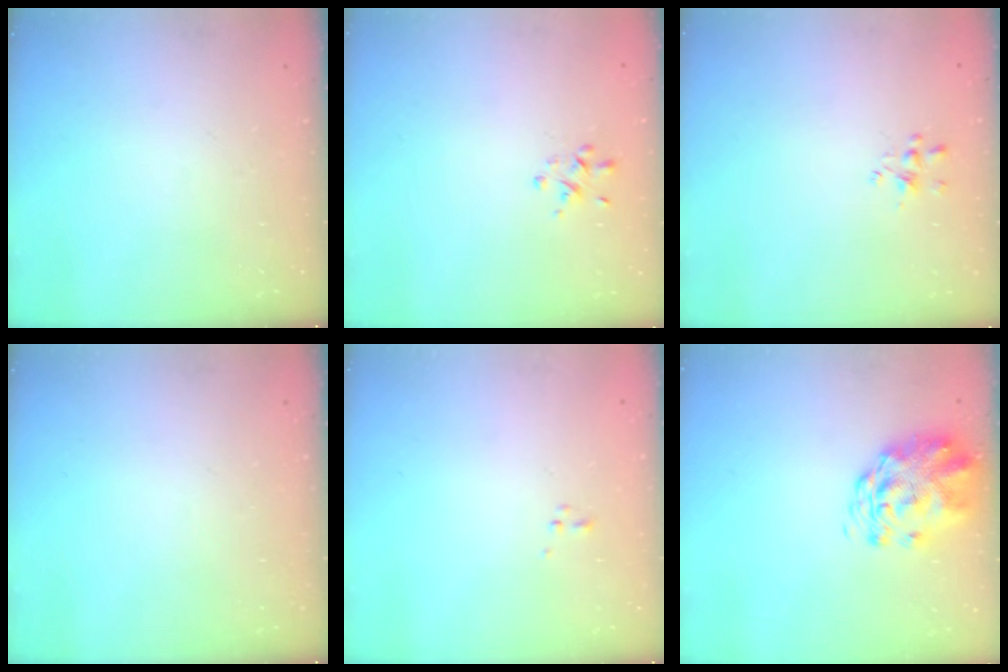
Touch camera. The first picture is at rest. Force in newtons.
{"total": 2.0, "press": 1.9, "slide": 0.6}
{"total": 1.6, "press": 1.5, "slide": 0.5}
{"total": 0.0}
{"total": 0.6, "press": 0.6, "slide": 0.1}
{"total": 3.0, "press": 2.8, "slide": 1.1}